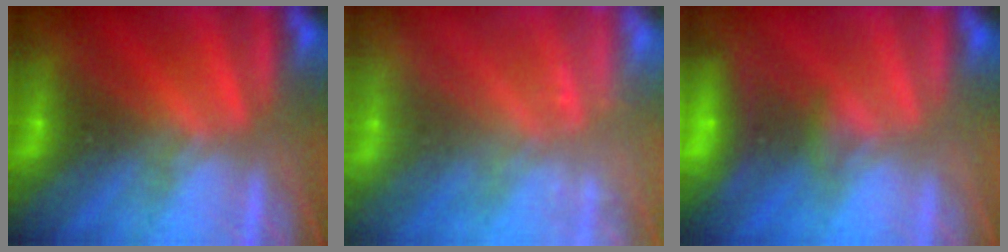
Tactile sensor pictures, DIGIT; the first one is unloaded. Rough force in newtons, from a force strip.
{"total": 2.3}
{"total": 7.8}